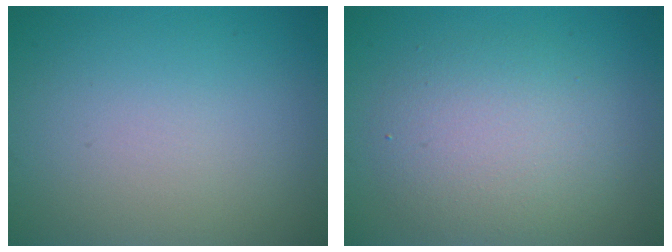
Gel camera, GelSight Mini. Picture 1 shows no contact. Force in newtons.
{"total": 4.5, "press": 4.5, "slide": 0.1}